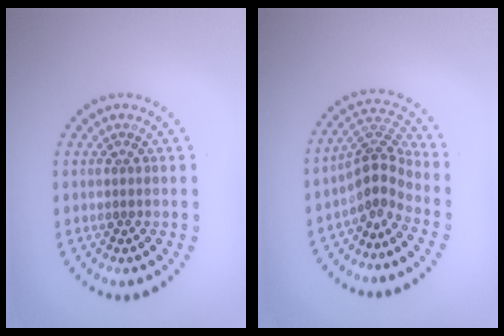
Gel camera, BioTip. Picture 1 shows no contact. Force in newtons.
{"total": 3.4, "press": 2.4, "slide": 2.4}